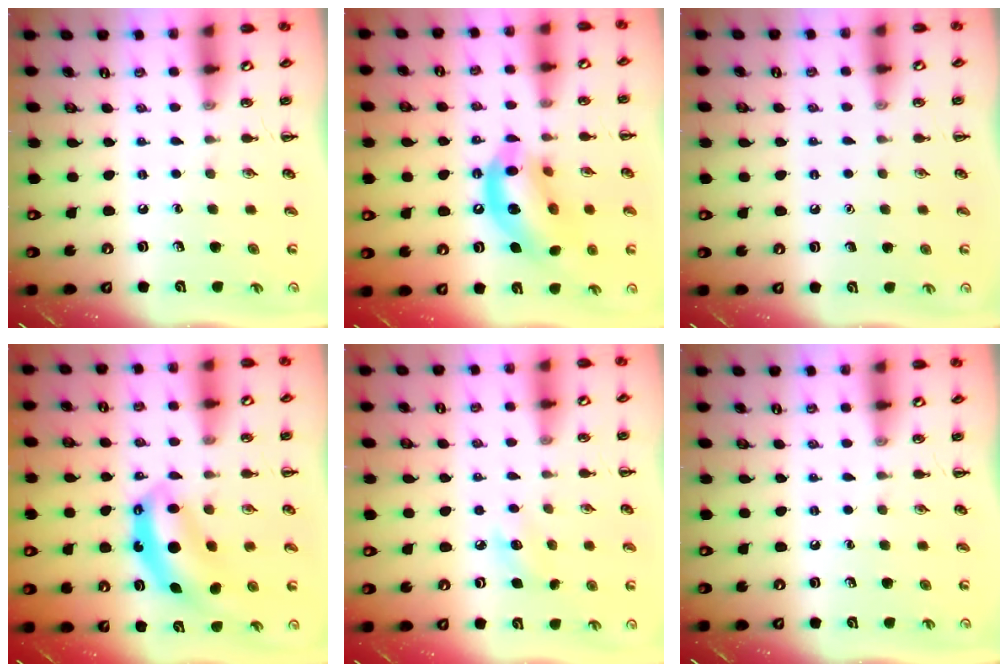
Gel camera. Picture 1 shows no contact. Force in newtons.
{"total": 15.6, "press": 15.1, "slide": 3.6}
{"total": 1.6, "press": 1.5, "slide": 0.1}
{"total": 7.1, "press": 7.0, "slide": 1.5}
{"total": 5.8, "press": 5.6, "slide": 1.5}
{"total": 0.0}